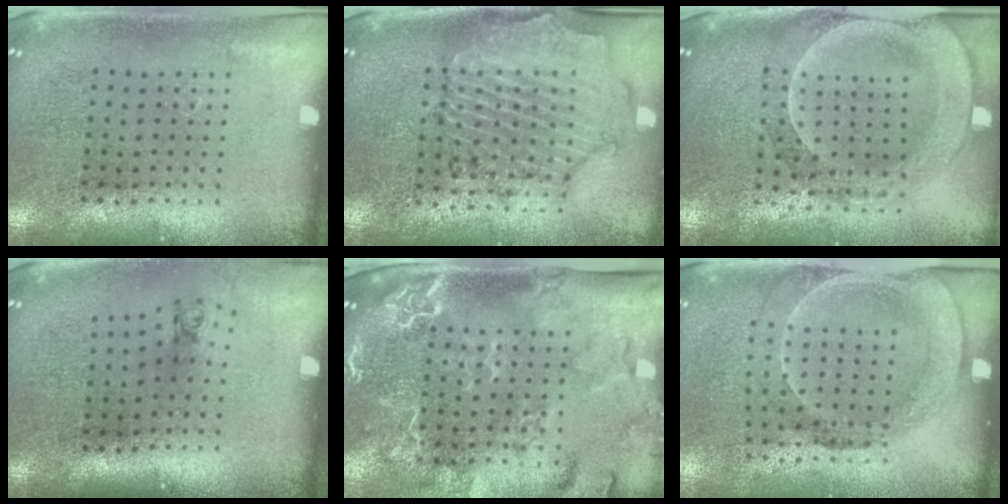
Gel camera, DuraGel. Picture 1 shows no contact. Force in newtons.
{"total": 1.2, "press": 1.1, "slide": 0.3}
{"total": 2.4, "press": 2.2, "slide": 1.1}
{"total": 0.7, "press": 0.3, "slide": 0.7}
{"total": 2.8, "press": 2.5, "slide": 1.4}
{"total": 1.6, "press": 1.2, "slide": 1.1}